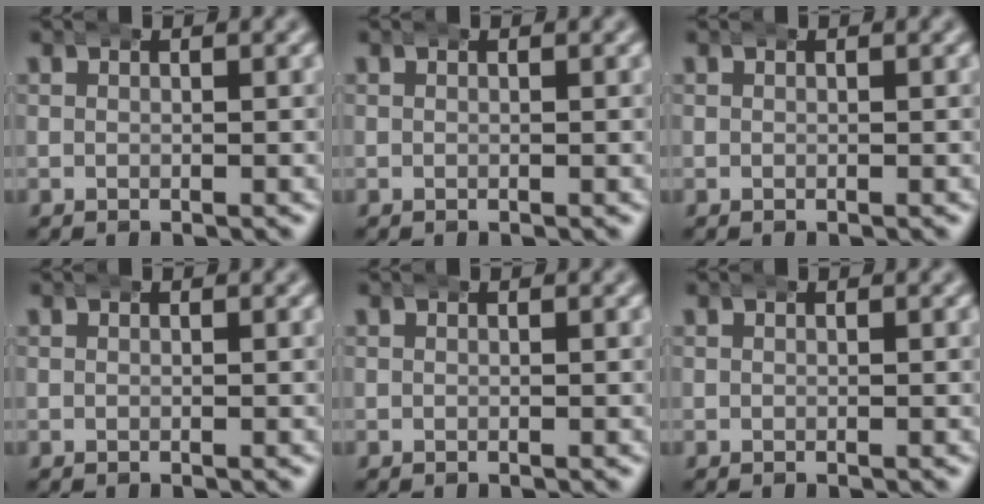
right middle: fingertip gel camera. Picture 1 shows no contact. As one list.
[{"total": 0.0}, {"total": 0.0}, {"total": 0.0}, {"total": 0.0}, {"total": 0.0}]